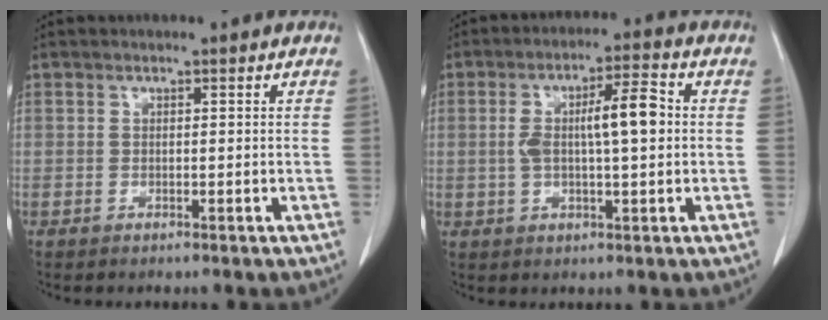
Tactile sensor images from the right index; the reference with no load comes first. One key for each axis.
{"total": 8.2, "fx": 0.5, "fy": 1.6, "fz": 8.1, "tx": -0.146, "ty": 0.019, "tz": 0.008}